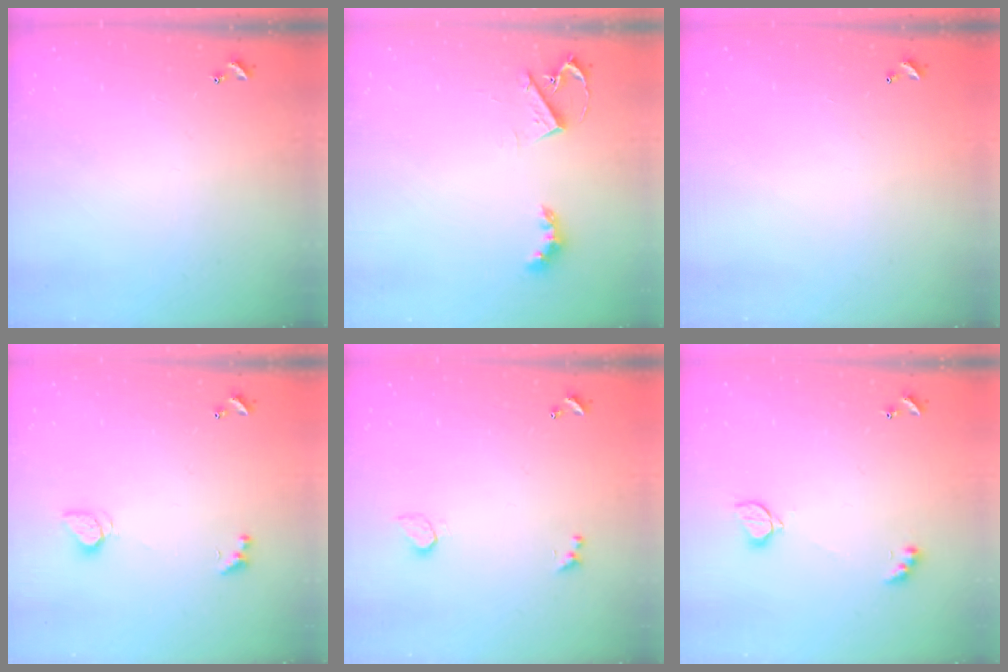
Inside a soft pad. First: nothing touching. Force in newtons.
{"total": 4.6, "press": 4.5, "slide": 0.6}
{"total": 2.9, "press": 2.9, "slide": 0.1}
{"total": 2.0, "press": 2.0, "slide": 0.3}
{"total": 0.9, "press": 0.8, "slide": 0.4}
{"total": 2.4, "press": 2.3, "slide": 0.8}